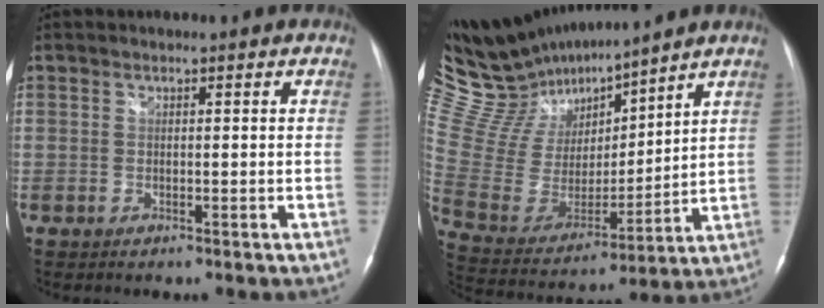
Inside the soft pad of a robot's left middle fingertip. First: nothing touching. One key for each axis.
{"total": 19.9, "fx": 17.5, "fy": 4.2, "fz": 8.5, "tx": -0.171, "ty": 0.008, "tz": 0.327}